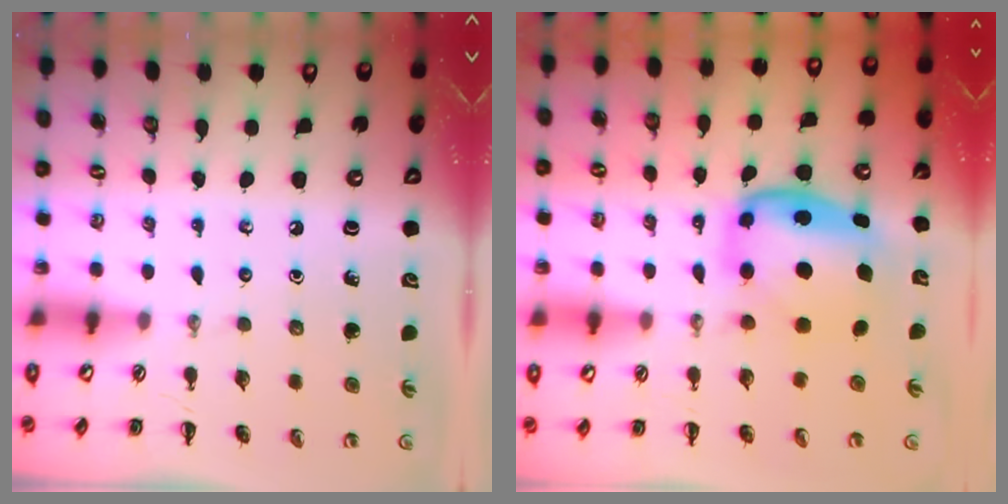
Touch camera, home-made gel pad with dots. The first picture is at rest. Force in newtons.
{"total": 6.5, "press": 6.3, "slide": 1.6}